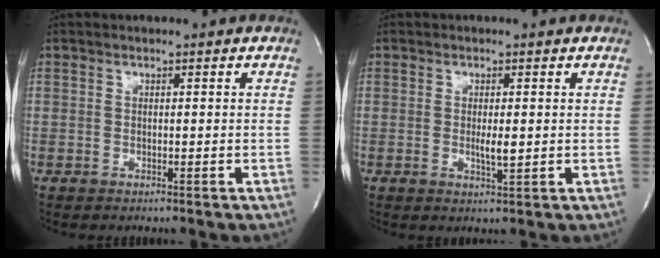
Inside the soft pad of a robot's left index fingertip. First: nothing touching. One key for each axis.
{"total": 2.4, "fx": -0.7, "fy": 0.4, "fz": 2.3, "tx": -0.041, "ty": -0.010, "tz": -0.010}